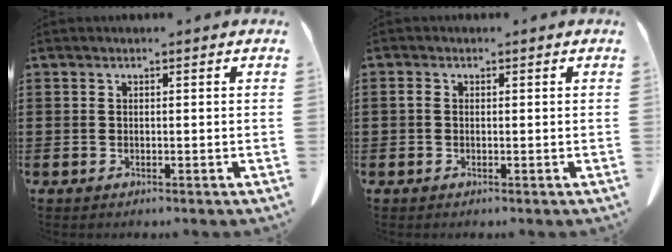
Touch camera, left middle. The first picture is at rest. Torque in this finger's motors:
{"motor_torque": [0.02, 0.12, 0.02, 0.01]}